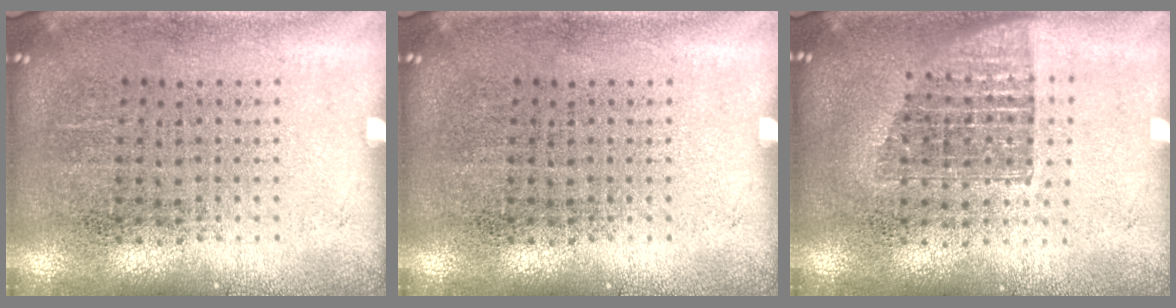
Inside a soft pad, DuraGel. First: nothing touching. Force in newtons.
{"total": 0.0}
{"total": 1.4, "press": 1.2, "slide": 0.7}